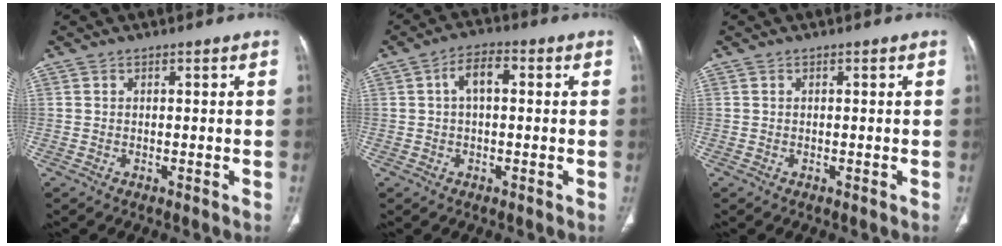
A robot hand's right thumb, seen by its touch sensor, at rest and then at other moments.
{"total": 5.3, "force": [0.9, 2.7, 4.4], "torque": [-0.075, 0.017, 0.008]}
{"total": 0.0}